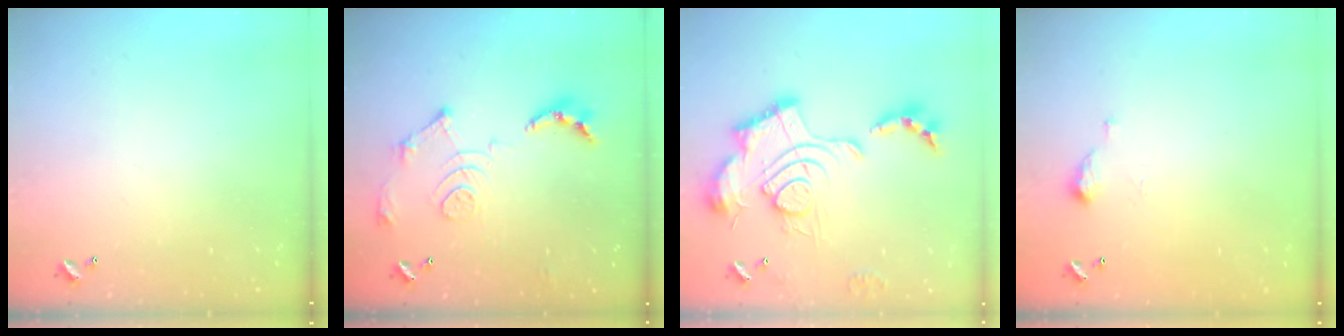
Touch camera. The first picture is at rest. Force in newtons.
{"total": 14.2, "press": 14.1, "slide": 1.4}
{"total": 2.5, "press": 1.9, "slide": 1.7}
{"total": 3.2, "press": 3.2, "slide": 0.5}